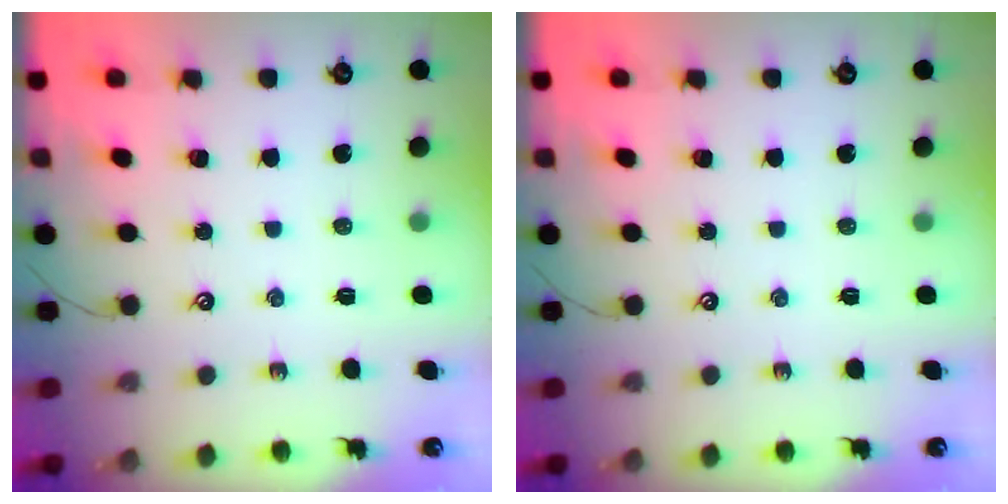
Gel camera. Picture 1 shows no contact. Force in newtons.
{"total": 0.0}